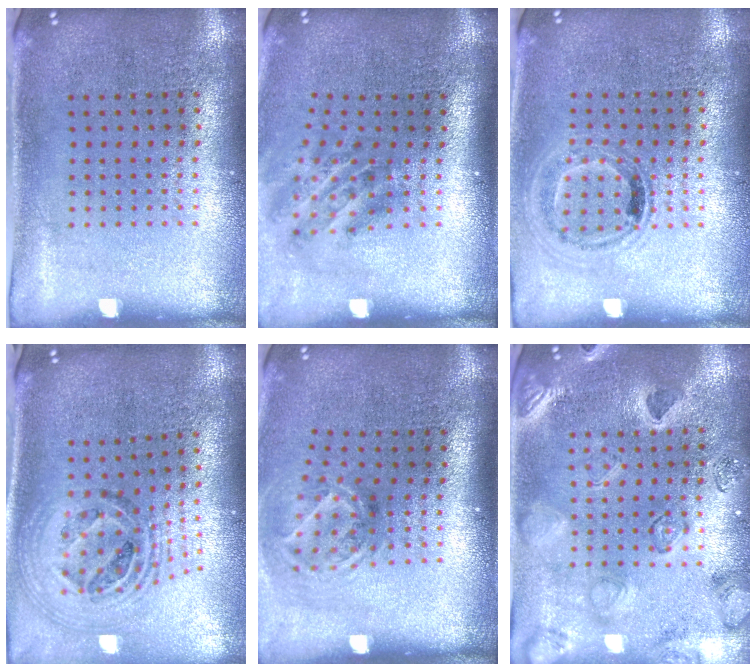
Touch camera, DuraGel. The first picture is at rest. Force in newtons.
{"total": 1.9, "press": 1.2, "slide": 1.5}
{"total": 1.0, "press": 0.9, "slide": 0.4}
{"total": 1.9, "press": 1.6, "slide": 1.1}
{"total": 1.9, "press": 1.3, "slide": 1.5}
{"total": 2.5, "press": 2.4, "slide": 0.9}